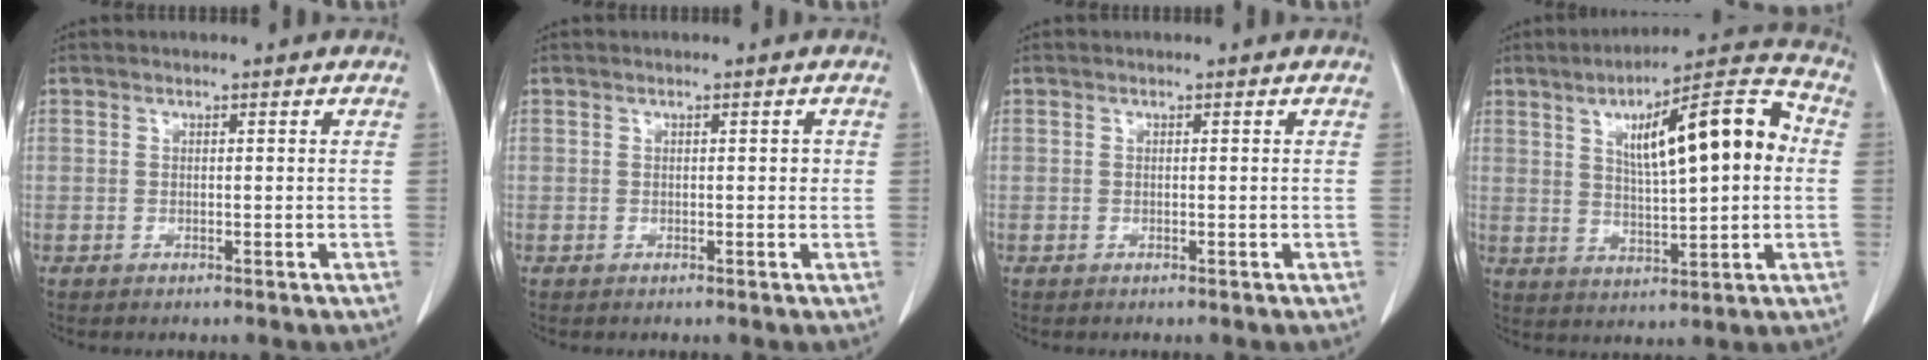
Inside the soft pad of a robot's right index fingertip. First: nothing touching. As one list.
[{"total": 0.8, "force": [0.1, 0.5, 0.7], "torque": [-0.006, 0.002, 0.001]}, {"total": 0.0}, {"total": 15.6, "force": [3.1, 3.3, 15.0], "torque": [-0.228, 0.031, 0.047]}]